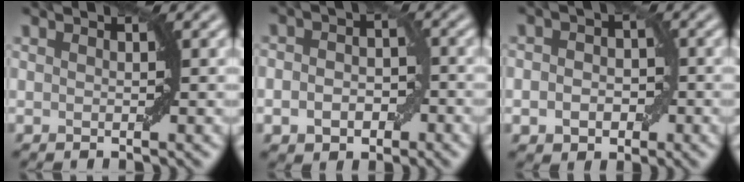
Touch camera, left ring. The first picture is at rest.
{"total": 4.4, "force": [-1.3, 3.2, 2.8], "torque": [-0.030, -0.003, -0.026]}
{"total": 4.0, "force": [-0.9, 3.1, 2.4], "torque": [-0.010, 0.000, -0.021]}